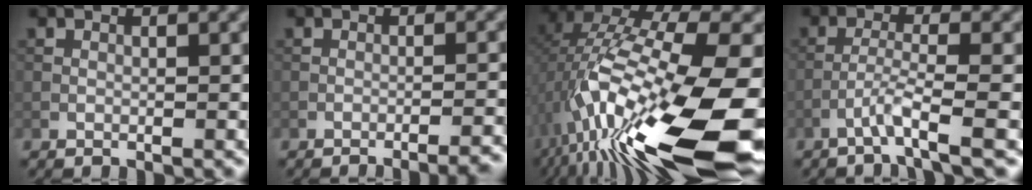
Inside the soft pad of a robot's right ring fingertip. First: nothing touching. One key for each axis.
{"total": 4.2, "fx": -3.7, "fy": 0.7, "fz": 1.9, "tx": -0.020, "ty": 0.013, "tz": -0.051}
{"total": 19.2, "fx": -5.6, "fy": 6.0, "fz": 17.3, "tx": -0.313, "ty": 0.002, "tz": -0.096}
{"total": 3.0, "fx": -1.8, "fy": 0.0, "fz": 2.5, "tx": -0.042, "ty": 0.011, "tz": -0.045}